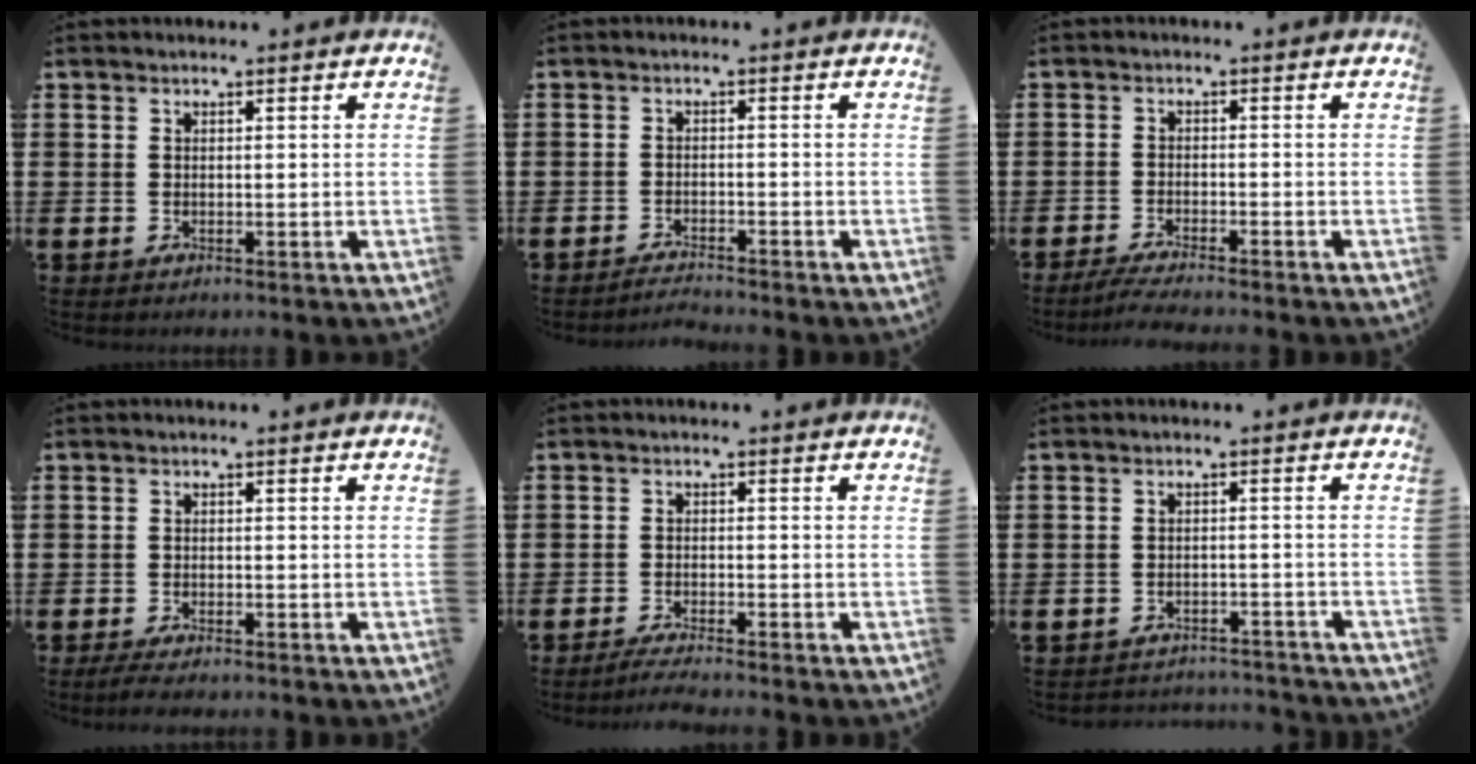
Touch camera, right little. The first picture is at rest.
{"total": 1.6, "force": [-1.6, -0.2, 0.2], "torque": [-0.005, 0.003, -0.032]}
{"total": 2.4, "force": [-2.0, -0.2, 1.2], "torque": [-0.019, -0.002, -0.037]}
{"total": 1.5, "force": [-1.2, 0.1, 0.8], "torque": [-0.016, 0.001, -0.023]}
{"total": 2.0, "force": [-1.7, -0.2, 0.9], "torque": [-0.014, 0.002, -0.033]}
{"total": 2.1, "force": [-2.1, 0.1, -0.2], "torque": [-0.004, 0.003, -0.047]}